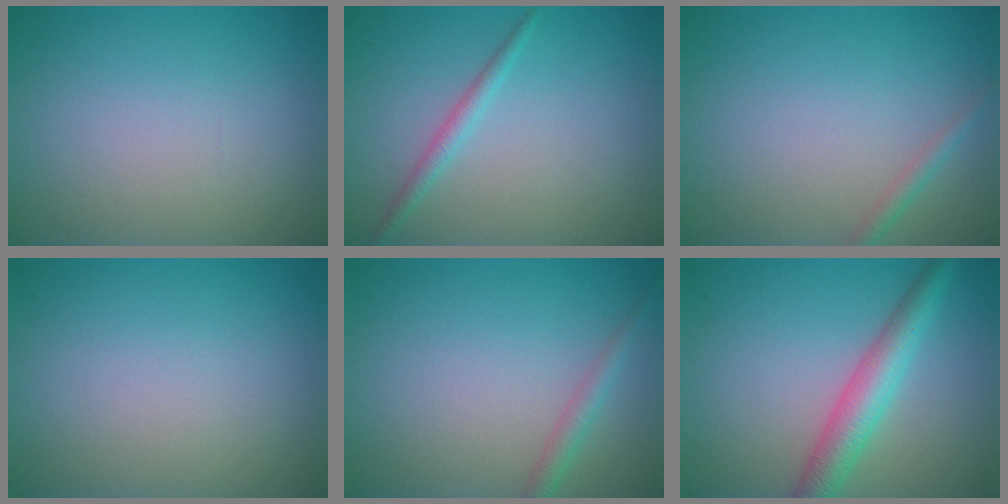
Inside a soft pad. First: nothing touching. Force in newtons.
{"total": 1.5, "press": 1.5, "slide": 0.0}
{"total": 1.2, "press": 1.2, "slide": 0.0}
{"total": 0.0}
{"total": 1.7, "press": 1.7, "slide": 0.1}
{"total": 4.4, "press": 4.4, "slide": 0.1}